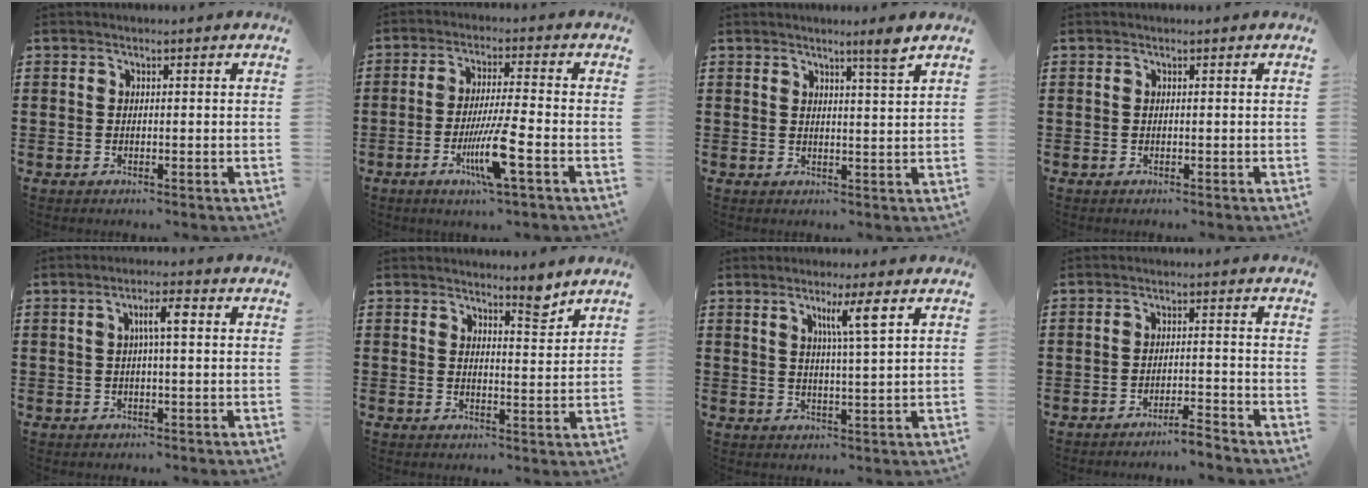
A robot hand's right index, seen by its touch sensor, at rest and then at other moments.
{"total": 8.6, "force": [-3.4, 0.5, 7.8], "torque": [-0.160, -0.019, -0.067]}
{"total": 3.6, "force": [2.7, -0.6, 2.2], "torque": [-0.040, -0.006, 0.045]}
{"total": 0.0}
{"total": 4.0, "force": [0.5, 0.7, 3.9], "torque": [-0.073, 0.007, 0.004]}
{"total": 4.2, "force": [3.8, 0.8, 1.7], "torque": [-0.032, -0.011, 0.066]}
{"total": 5.4, "force": [2.5, -0.1, 4.8], "torque": [-0.094, -0.003, 0.035]}
{"total": 2.9, "force": [-2.7, -0.3, 0.8], "torque": [-0.017, -0.001, -0.056]}